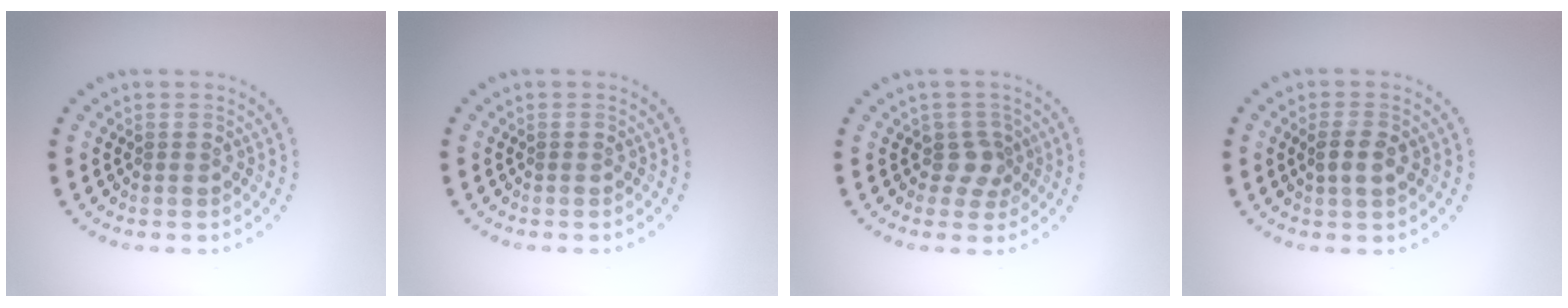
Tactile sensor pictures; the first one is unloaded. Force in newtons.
{"total": 0.0}
{"total": 1.9, "press": 1.4, "slide": 1.3}
{"total": 2.1, "press": 2.0, "slide": 0.7}